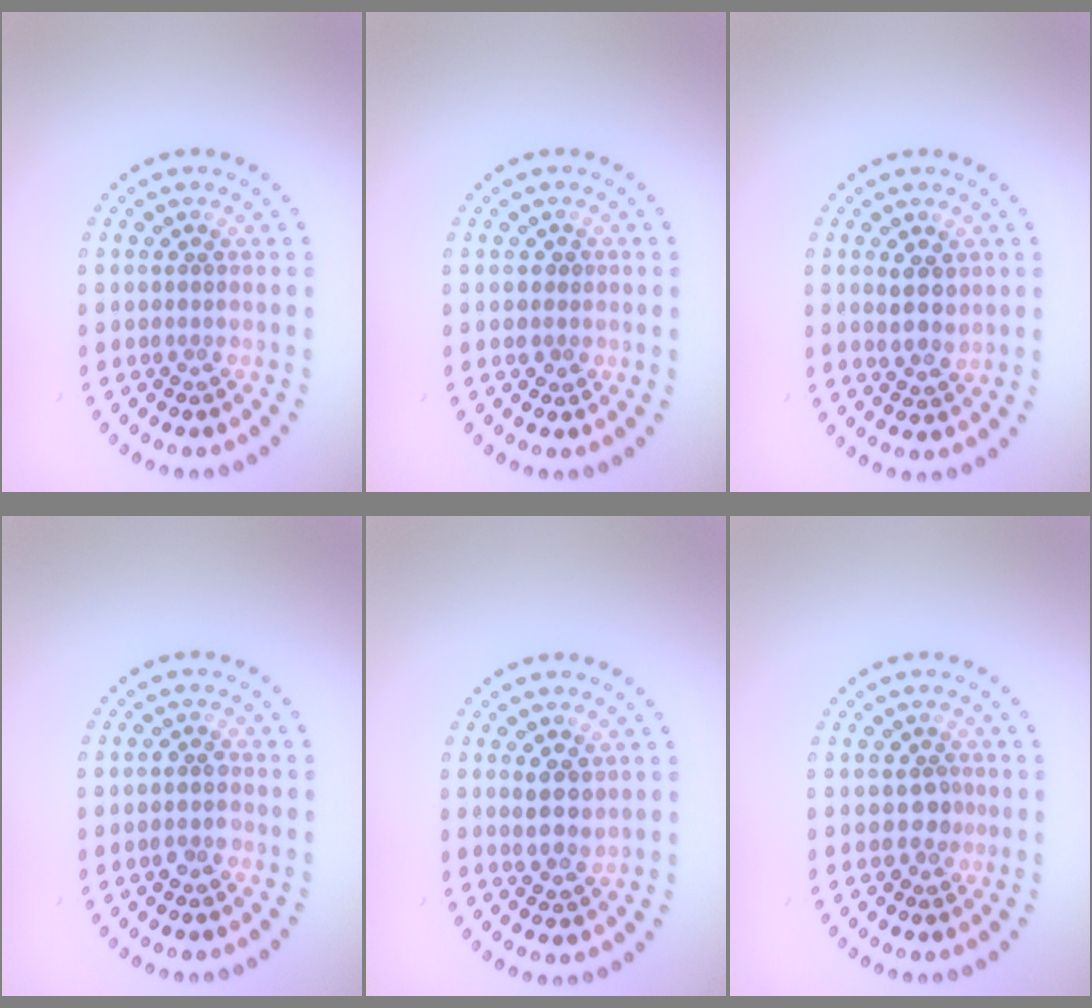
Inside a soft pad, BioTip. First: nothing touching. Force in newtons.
{"total": 1.1, "press": 1.0, "slide": 0.5}
{"total": 2.6, "press": 2.5, "slide": 0.8}
{"total": 1.4, "press": 1.3, "slide": 0.6}
{"total": 2.6, "press": 2.5, "slide": 0.8}
{"total": 1.3, "press": 1.0, "slide": 0.9}